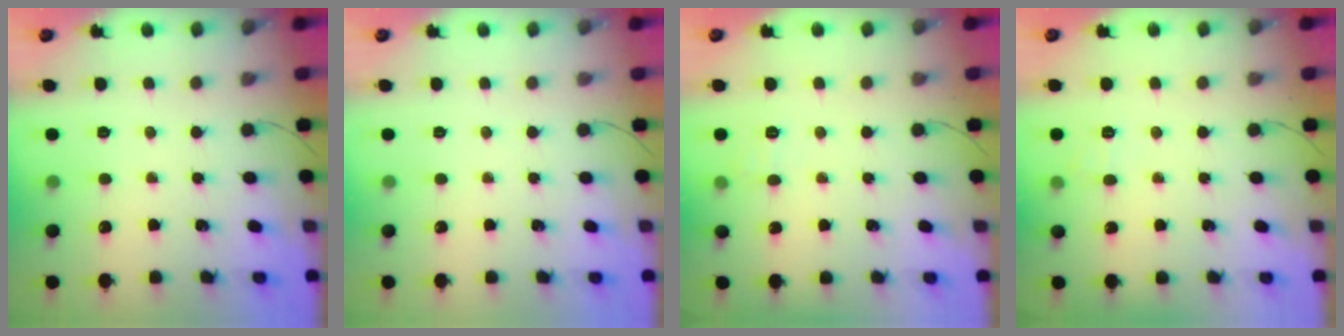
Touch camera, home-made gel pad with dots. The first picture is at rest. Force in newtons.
{"total": 0.0}
{"total": 6.2, "press": 6.0, "slide": 1.5}
{"total": 5.8, "press": 5.6, "slide": 1.6}